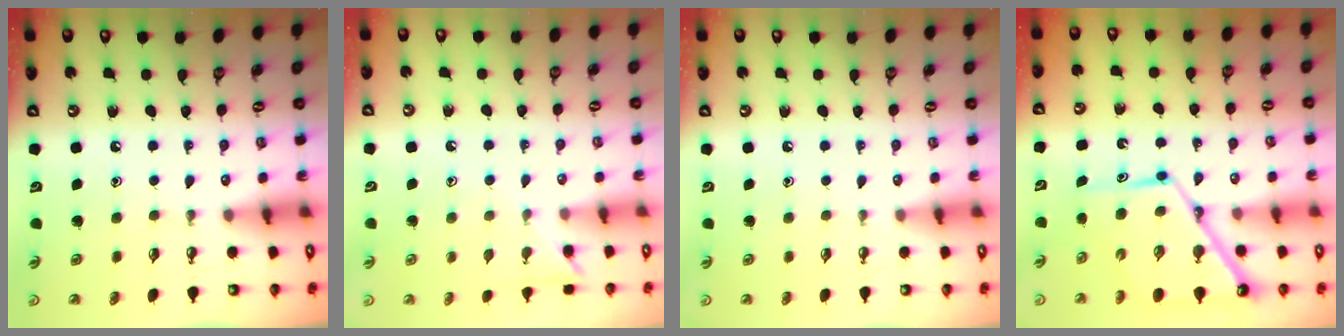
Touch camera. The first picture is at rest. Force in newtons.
{"total": 6.9, "press": 6.9, "slide": 0.8}
{"total": 0.0}
{"total": 14.3, "press": 14.2, "slide": 1.4}